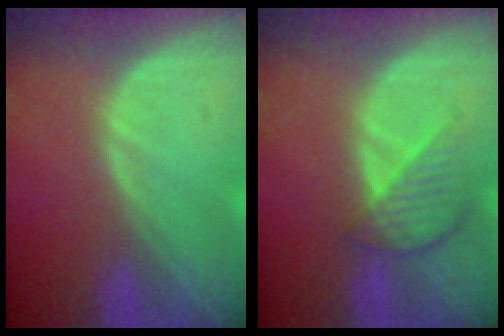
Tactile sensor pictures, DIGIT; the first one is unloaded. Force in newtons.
{"total": 4.6, "press": 4.2, "slide": 1.8}